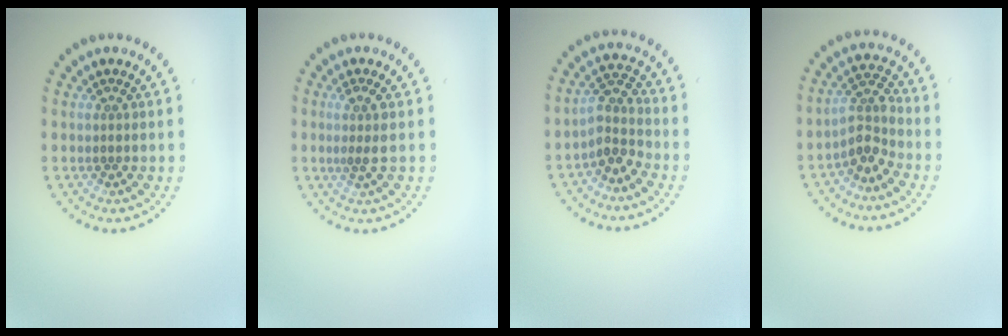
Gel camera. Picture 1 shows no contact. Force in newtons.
{"total": 1.8, "press": 1.5, "slide": 1.1}
{"total": 2.7, "press": 2.1, "slide": 1.6}
{"total": 2.7, "press": 2.1, "slide": 1.7}